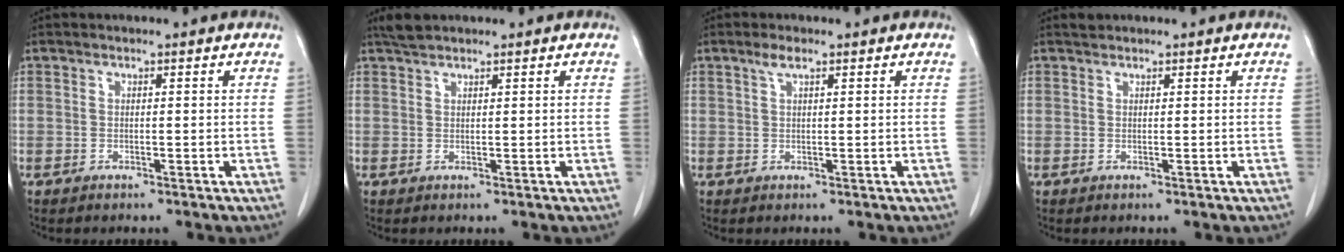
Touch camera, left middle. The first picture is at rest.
{"total": 1.9, "force": [1.8, 0.2, 0.6], "torque": [-0.018, 0.010, 0.038]}
{"total": 1.8, "force": [1.1, 0.3, 1.3], "torque": [-0.030, 0.005, 0.024]}
{"total": 0.6, "force": [0.6, 0.1, 0.0], "torque": [-0.010, 0.005, 0.015]}